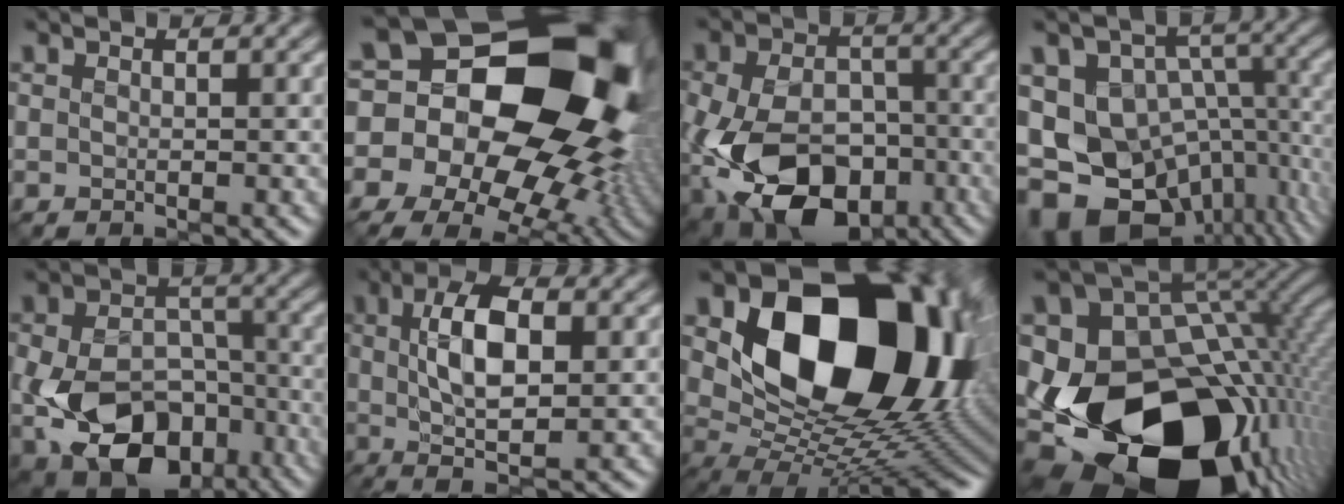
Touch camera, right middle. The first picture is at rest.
{"total": 23.7, "force": [3.4, 18.6, 14.3], "torque": [-0.230, 0.035, 0.024]}
{"total": 13.4, "force": [-4.6, 8.8, 9.0], "torque": [-0.185, -0.047, -0.069]}
{"total": 16.1, "force": [-5.4, 11.2, 10.3], "torque": [-0.193, -0.012, -0.068]}
{"total": 11.9, "force": [-4.2, 8.1, 7.6], "torque": [-0.148, -0.034, -0.060]}
{"total": 7.1, "force": [0.9, 2.5, 6.6], "torque": [-0.114, 0.008, 0.007]}
{"total": 19.0, "force": [5.3, 12.6, 13.2], "torque": [-0.161, -0.006, 0.101]}
{"total": 19.9, "force": [-4.8, 13.8, 13.5], "torque": [-0.264, -0.042, -0.058]}